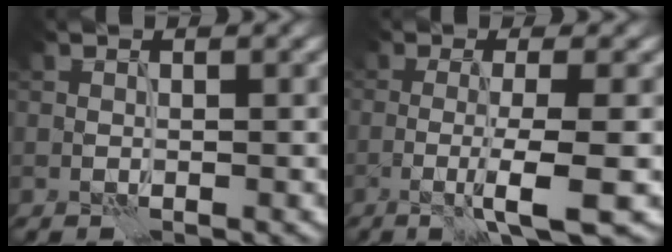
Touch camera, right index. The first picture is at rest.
{"total": 5.2, "force": [-1.7, 1.0, 4.9], "torque": [-0.074, -0.008, -0.033]}